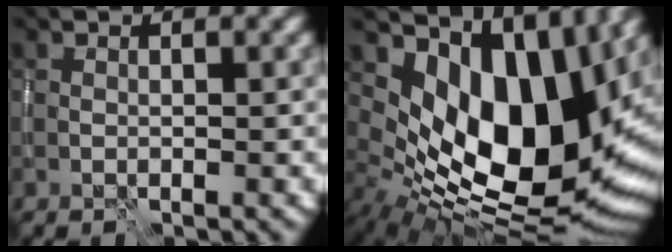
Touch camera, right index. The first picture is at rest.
{"total": 16.5, "force": [3.8, 9.6, 12.9], "torque": [-0.200, -0.001, 0.066]}